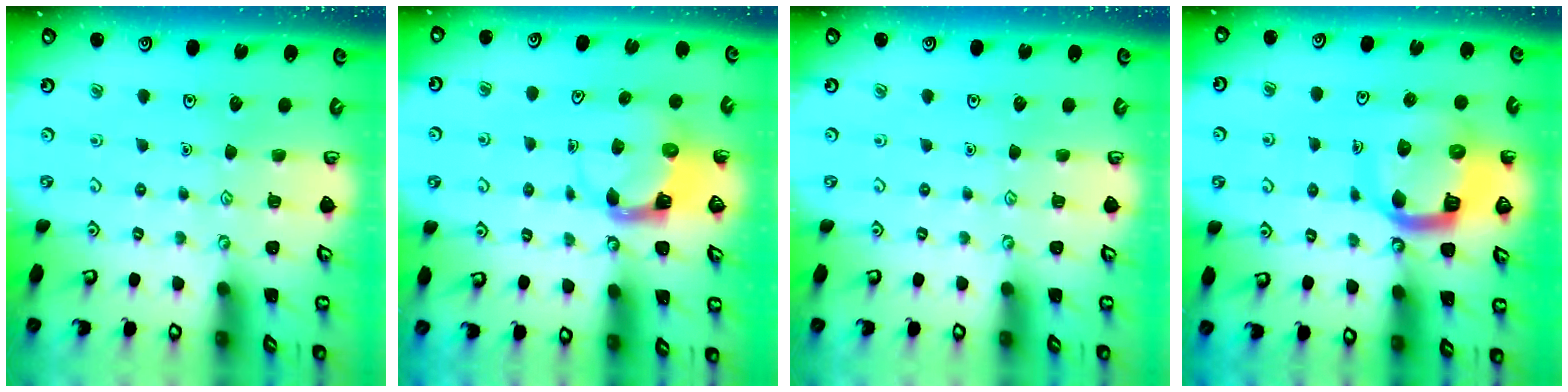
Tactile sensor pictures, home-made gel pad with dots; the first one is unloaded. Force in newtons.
{"total": 3.7, "press": 3.6, "slide": 0.6}
{"total": 0.0}
{"total": 13.1, "press": 13.0, "slide": 1.3}